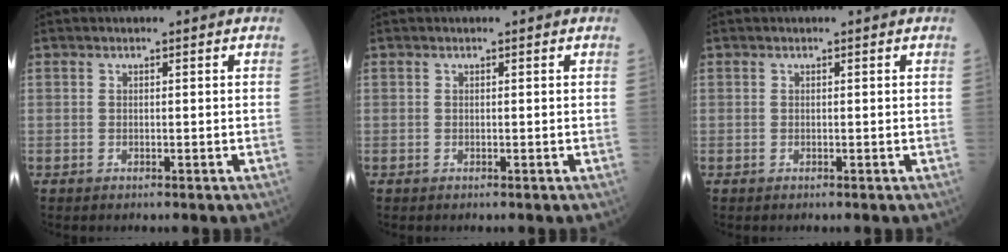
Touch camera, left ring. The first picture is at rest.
{"total": 0.0}
{"total": 0.0}